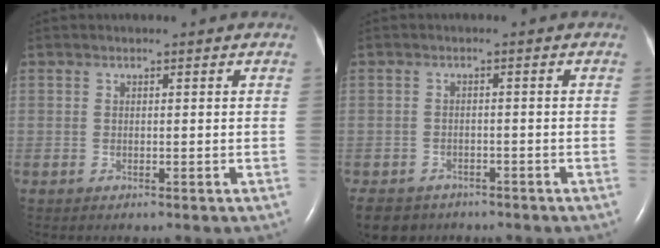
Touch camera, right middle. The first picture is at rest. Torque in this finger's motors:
{"motor_torque": [0.05, -0.05, 0.04, 0.04]}